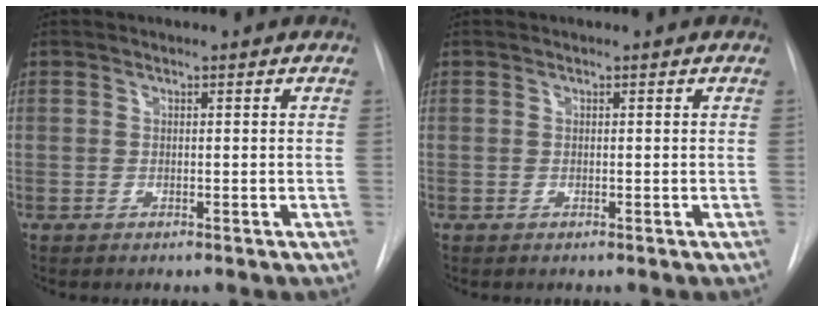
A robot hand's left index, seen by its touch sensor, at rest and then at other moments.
{"total": 0.0}